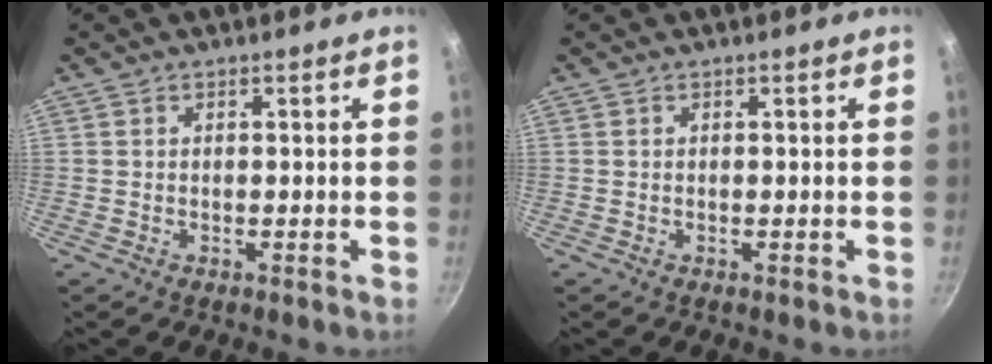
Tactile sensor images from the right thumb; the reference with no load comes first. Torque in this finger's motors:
{"motor_torque": [0.00, 0.00, 0.17, 0.00, 0.00]}